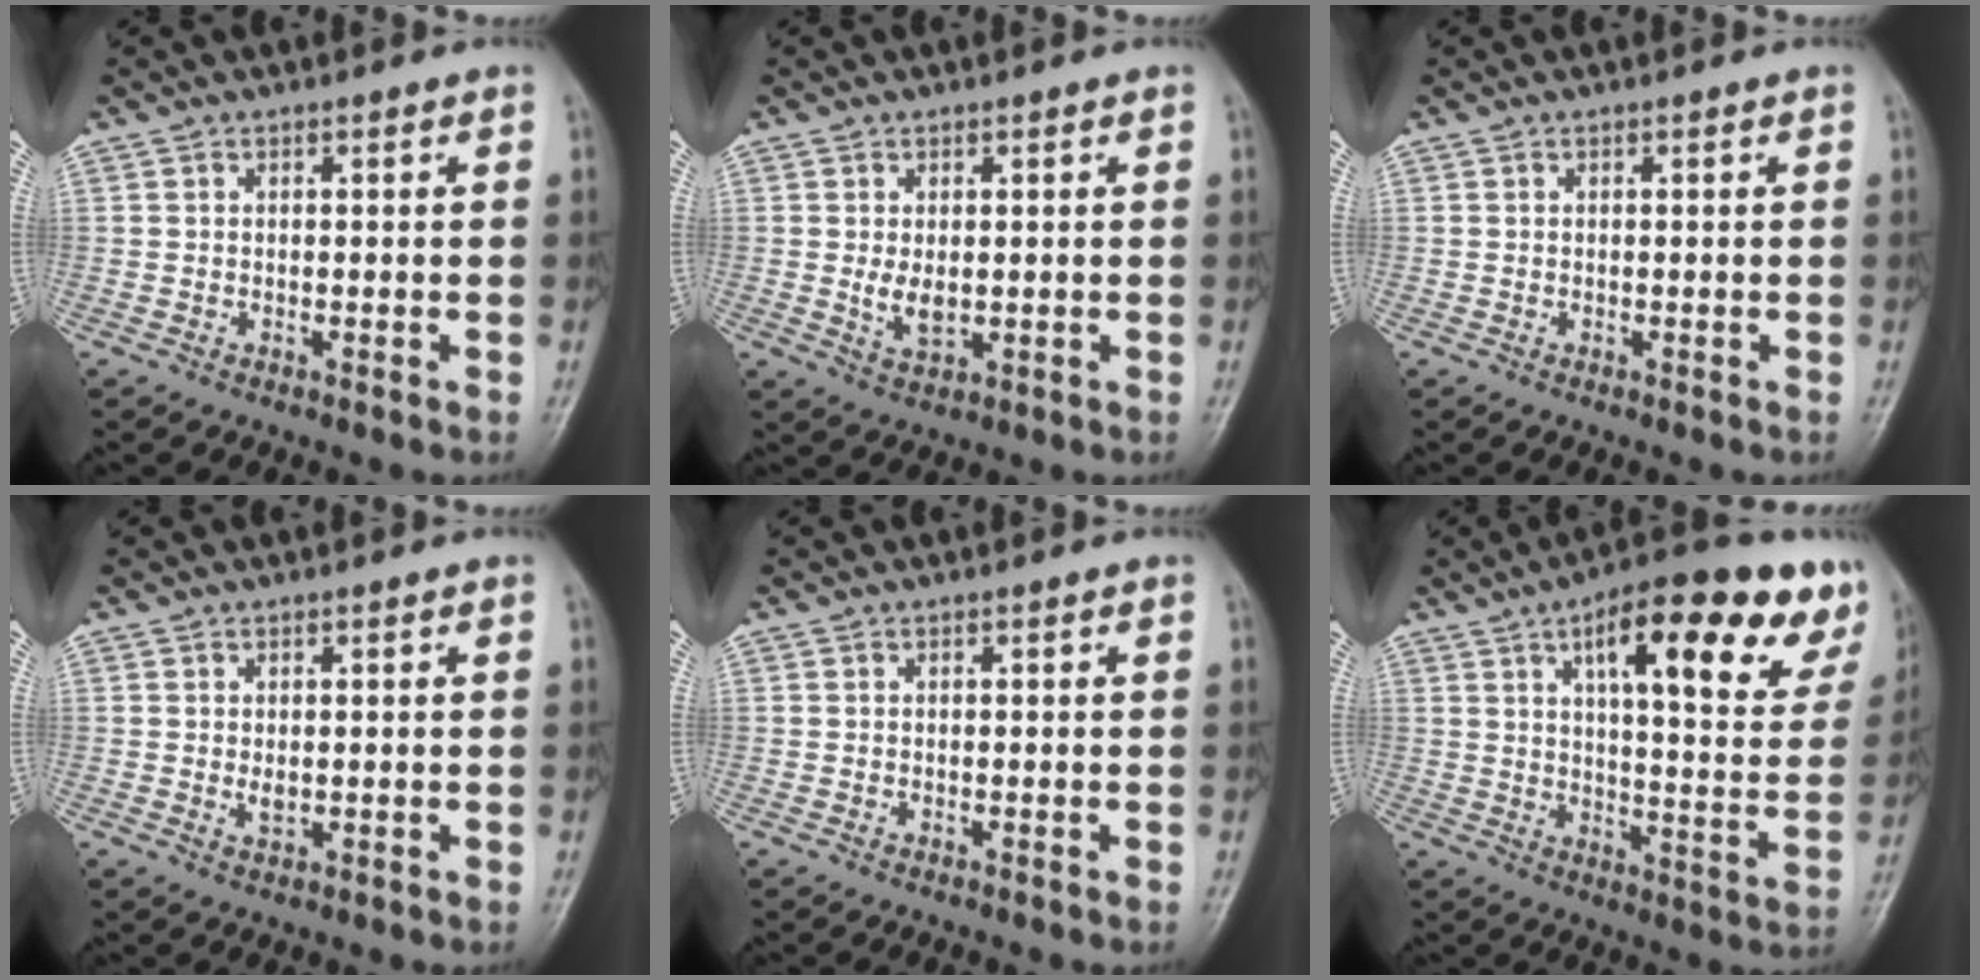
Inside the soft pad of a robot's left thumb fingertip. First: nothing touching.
{"total": 3.6, "force": [0.2, 2.1, 2.9], "torque": [-0.047, -0.011, 0.012]}
{"total": 0.0}
{"total": 1.8, "force": [0.3, 1.1, 1.4], "torque": [-0.019, -0.006, 0.009]}
{"total": 0.0}
{"total": 24.6, "force": [12.7, 7.5, 19.7], "torque": [-0.237, -0.024, 0.176]}